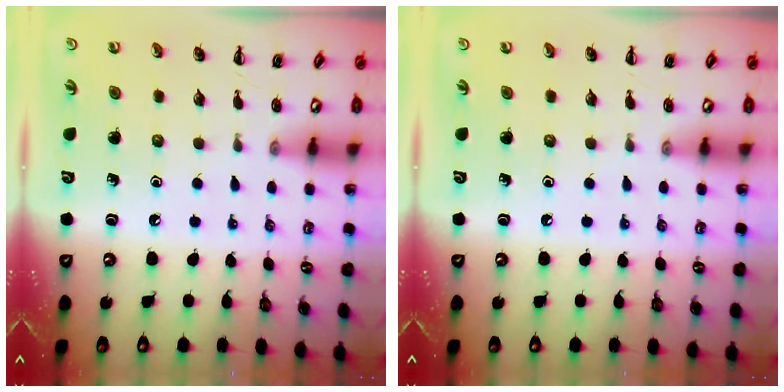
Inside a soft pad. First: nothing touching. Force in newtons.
{"total": 0.0}